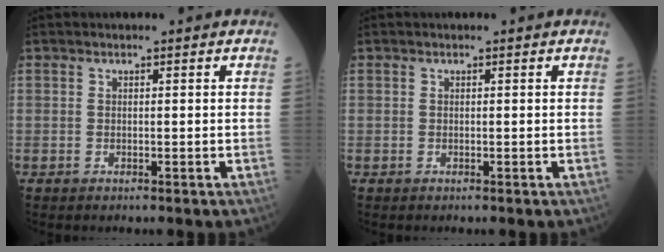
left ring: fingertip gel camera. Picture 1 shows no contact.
{"total": 0.0}